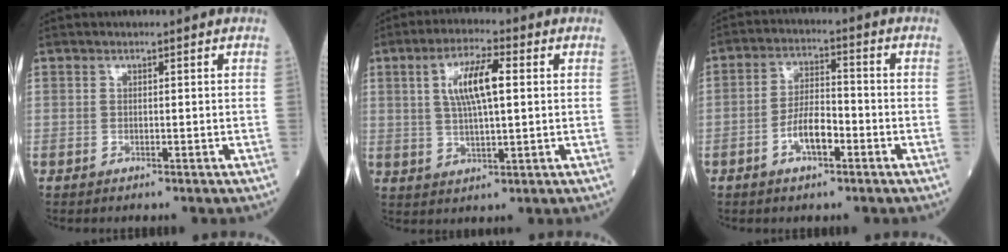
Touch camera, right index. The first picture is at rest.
{"total": 8.2, "force": [2.0, 1.8, 7.8], "torque": [-0.149, 0.011, 0.037]}
{"total": 6.0, "force": [-2.5, 2.2, 5.0], "torque": [-0.096, 0.011, -0.044]}